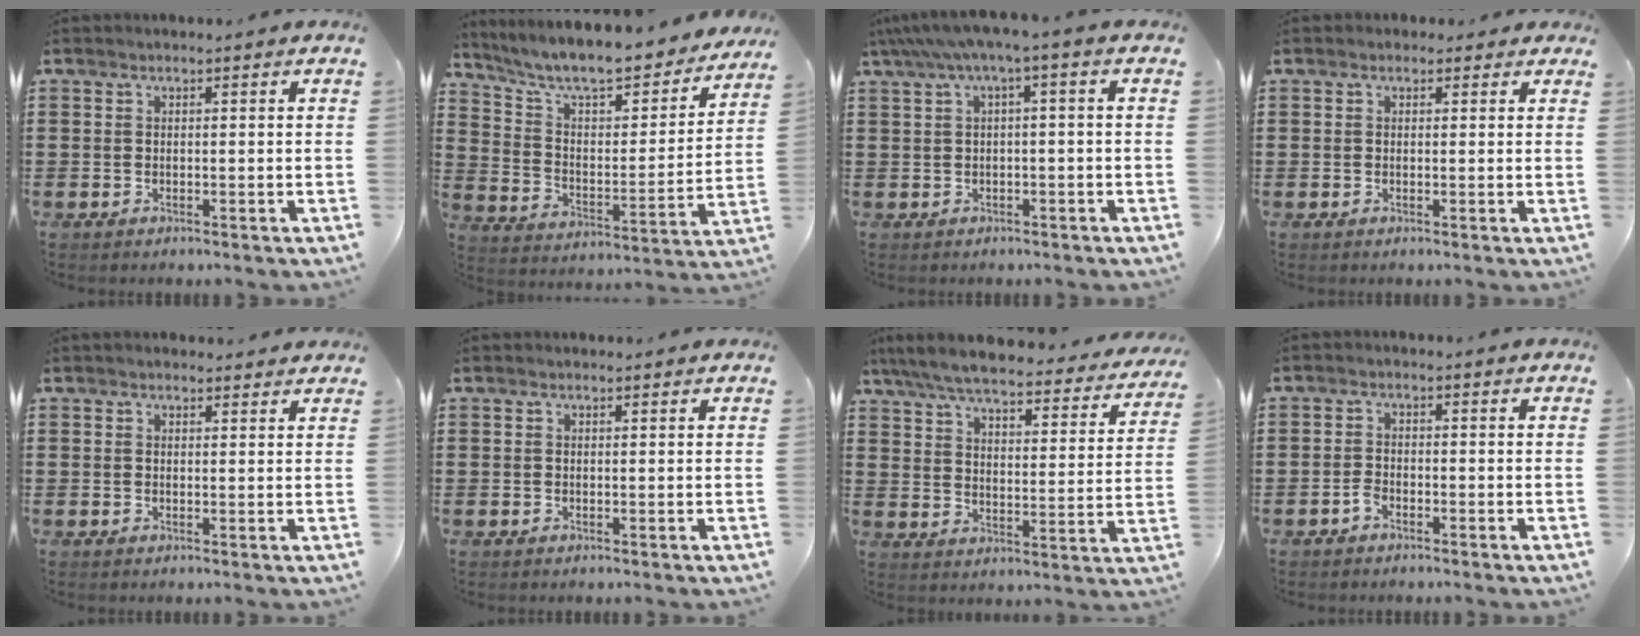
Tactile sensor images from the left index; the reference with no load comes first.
{"total": 8.7, "force": [7.6, 1.3, 4.1], "torque": [-0.111, -0.052, 0.127]}
{"total": 3.0, "force": [-0.5, 0.2, 2.9], "torque": [-0.054, 0.000, -0.014]}
{"total": 1.0, "force": [0.4, 0.9, 0.3], "torque": [0.000, 0.004, 0.004]}
{"total": 1.5, "force": [1.5, 0.3, 0.3], "torque": [-0.007, 0.004, 0.029]}
{"total": 0.0}
{"total": 6.6, "force": [6.0, 0.6, 2.7], "torque": [-0.079, -0.038, 0.100]}
{"total": 1.7, "force": [-1.3, 0.6, 0.8], "torque": [-0.020, 0.001, -0.026]}